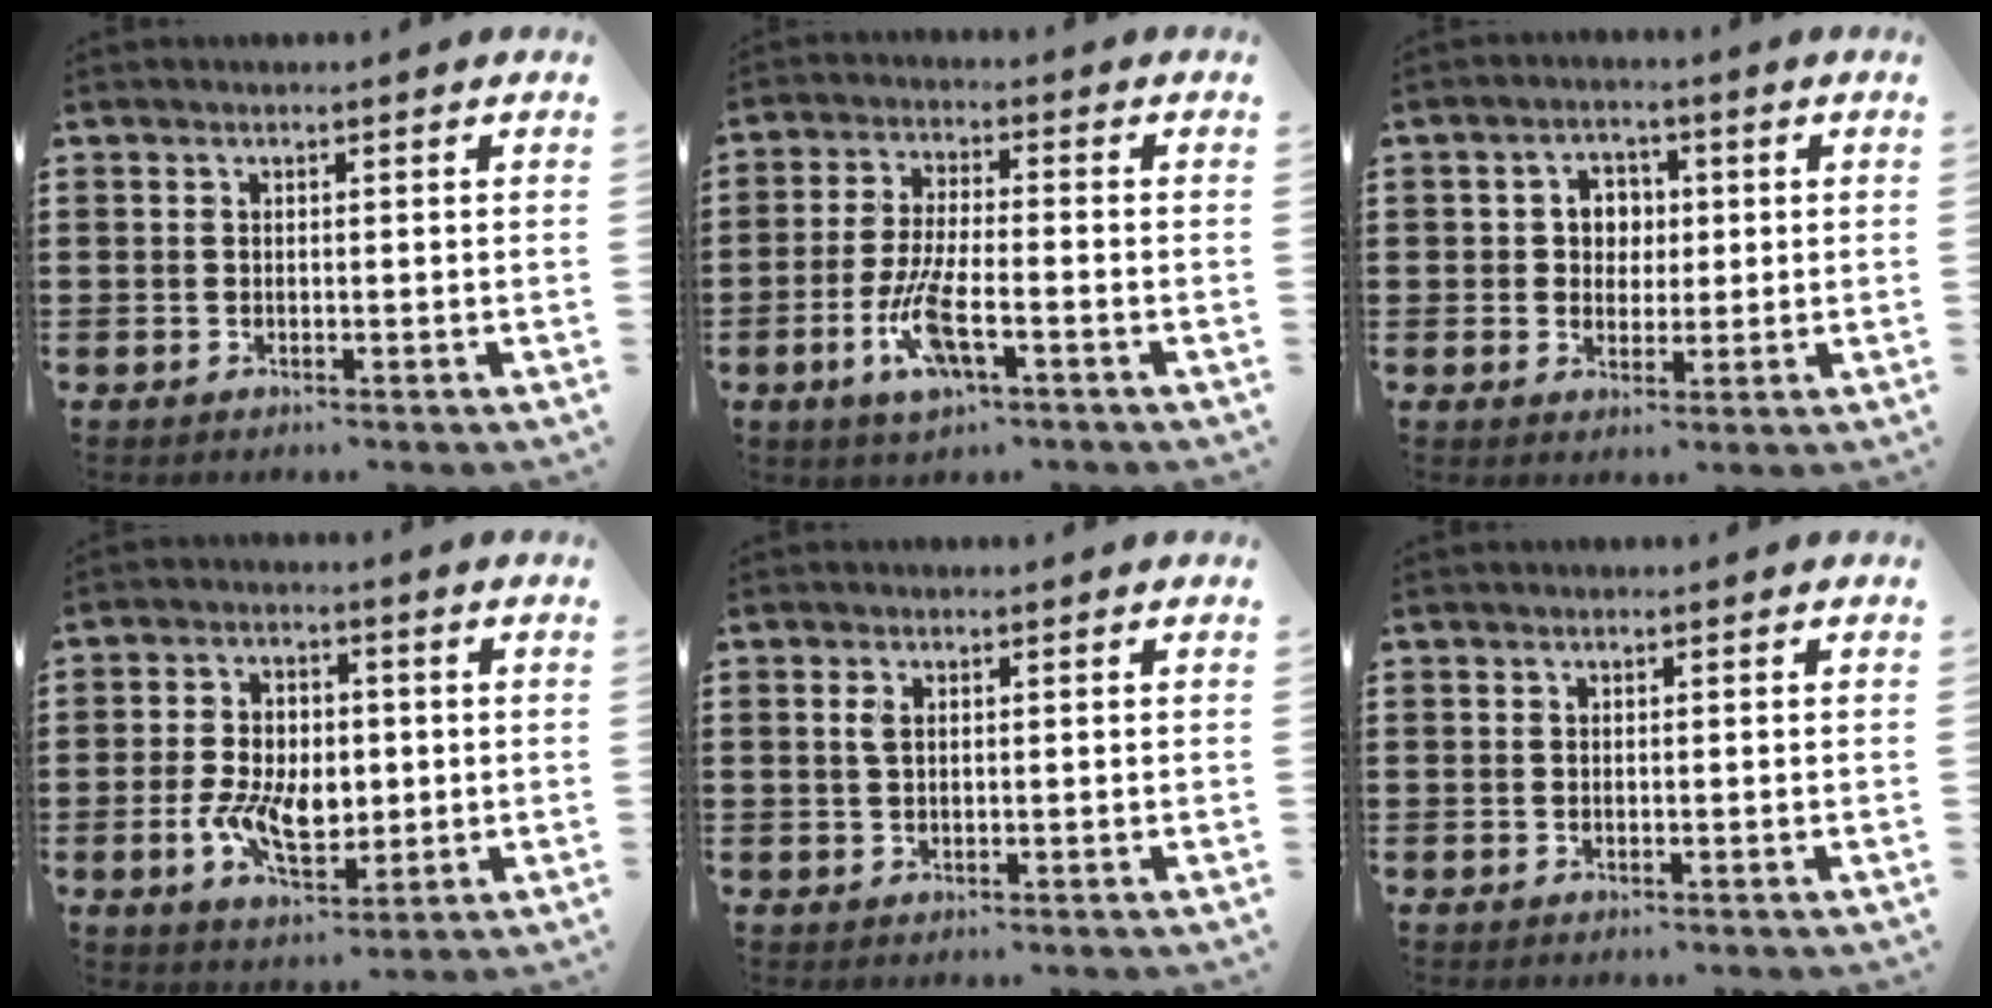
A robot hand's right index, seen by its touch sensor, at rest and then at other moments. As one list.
[{"total": 8.1, "force": [-3.5, 2.2, 7.0], "torque": [-0.159, -0.017, -0.066]}, {"total": 4.1, "force": [0.3, 3.8, 1.6], "torque": [-0.041, 0.011, -0.002]}, {"total": 8.9, "force": [-1.2, 5.5, 6.9], "torque": [-0.140, 0.006, -0.025]}, {"total": 1.7, "force": [0.4, 0.8, 1.4], "torque": [-0.032, 0.005, 0.007]}, {"total": 0.0}]